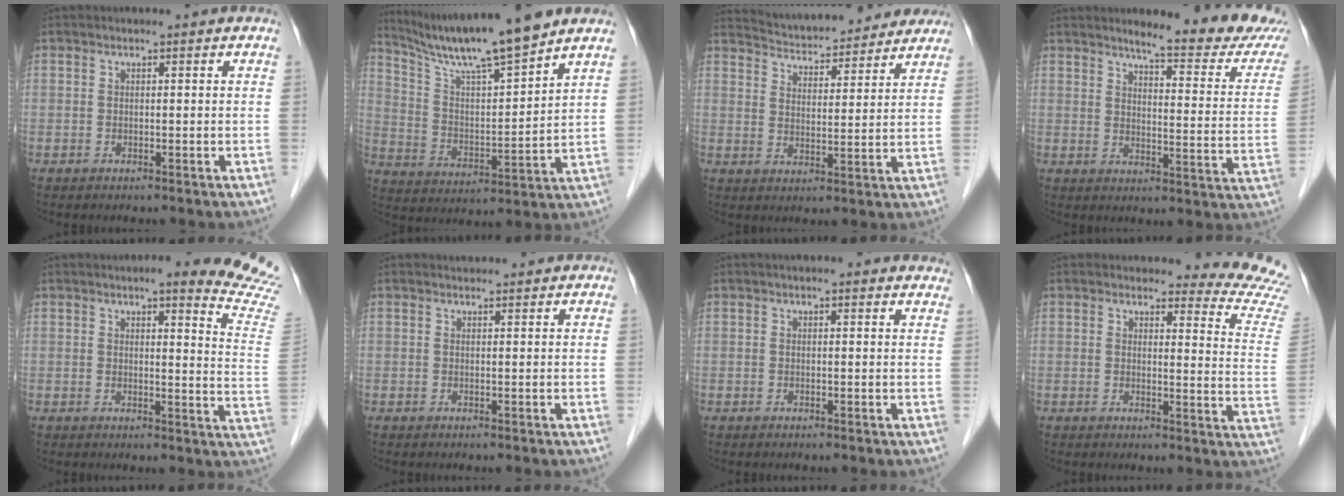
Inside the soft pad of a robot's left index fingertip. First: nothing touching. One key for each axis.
{"total": 14.3, "fx": 12.5, "fy": -0.7, "fz": 7.0, "tx": -0.131, "ty": 0.001, "tz": 0.225}
{"total": 15.6, "fx": 14.7, "fy": 2.8, "fz": 4.3, "tx": -0.063, "ty": 0.018, "tz": 0.206}
{"total": 16.2, "fx": 14.5, "fy": 1.3, "fz": 7.1, "tx": -0.081, "ty": -0.063, "tz": 0.164}
{"total": 14.1, "fx": 13.0, "fy": 0.7, "fz": 5.3, "tx": -0.038, "ty": -0.079, "tz": 0.112}
{"total": 2.0, "fx": 1.9, "fy": 0.4, "fz": 0.4, "tx": -0.012, "ty": 0.019, "tz": 0.028}
{"total": 5.3, "fx": 4.5, "fy": 1.2, "fz": 2.4, "tx": -0.024, "ty": 0.022, "tz": 0.043}
{"total": 10.8, "fx": 10.8, "fy": 0.0, "fz": 0.2, "tx": 0.017, "ty": -0.120, "tz": 0.084}